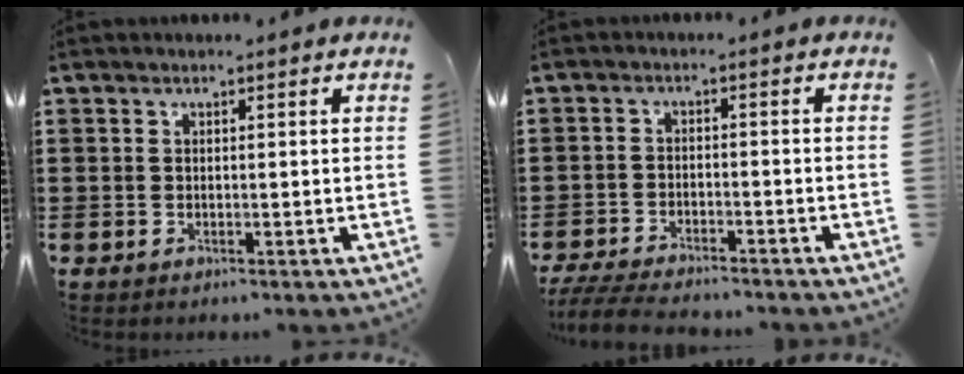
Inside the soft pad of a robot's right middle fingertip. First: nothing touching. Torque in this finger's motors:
{"motor_torque": [0.63, -0.43, 0.20, 0.09]}